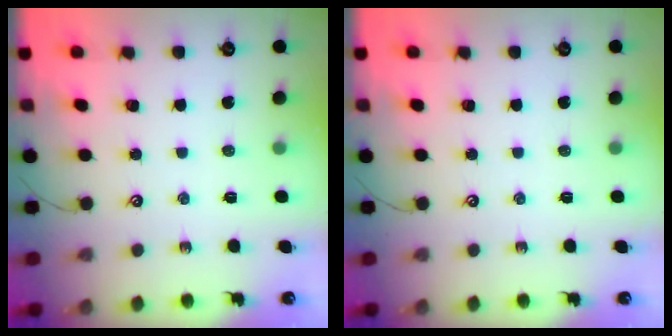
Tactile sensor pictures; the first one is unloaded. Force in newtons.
{"total": 0.0}